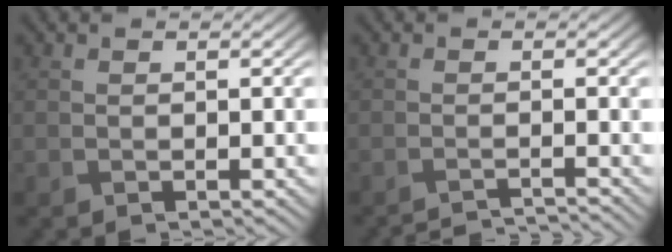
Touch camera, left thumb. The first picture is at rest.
{"total": 3.5, "force": [-3.3, 0.2, 1.2], "torque": [-0.025, 0.008, -0.055]}